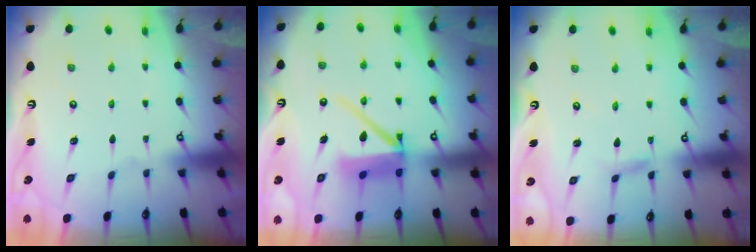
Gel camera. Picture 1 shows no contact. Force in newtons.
{"total": 11.6, "press": 11.5, "slide": 1.2}
{"total": 2.8, "press": 2.8, "slide": 0.1}